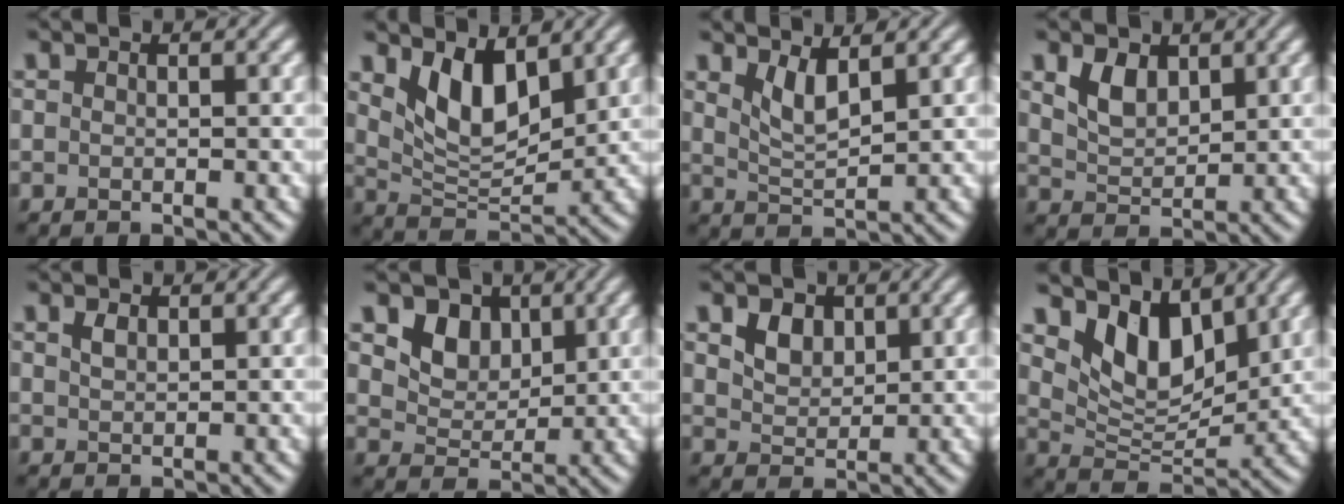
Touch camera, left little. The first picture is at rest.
{"total": 5.9, "force": [2.8, 2.9, 4.3], "torque": [-0.086, -0.015, 0.052]}
{"total": 2.6, "force": [1.6, 0.7, 1.9], "torque": [-0.040, -0.011, 0.036]}
{"total": 3.0, "force": [1.6, 1.8, 1.8], "torque": [-0.042, -0.003, 0.036]}
{"total": 1.2, "force": [0.7, 0.6, 0.7], "torque": [-0.016, 0.002, 0.015]}
{"total": 5.8, "force": [2.9, 4.3, 2.7], "torque": [-0.068, -0.006, 0.061]}
{"total": 2.9, "force": [1.4, 2.1, 1.5], "torque": [-0.035, -0.005, 0.020]}
{"total": 6.2, "force": [3.9, 3.2, 3.6], "torque": [-0.073, -0.015, 0.066]}